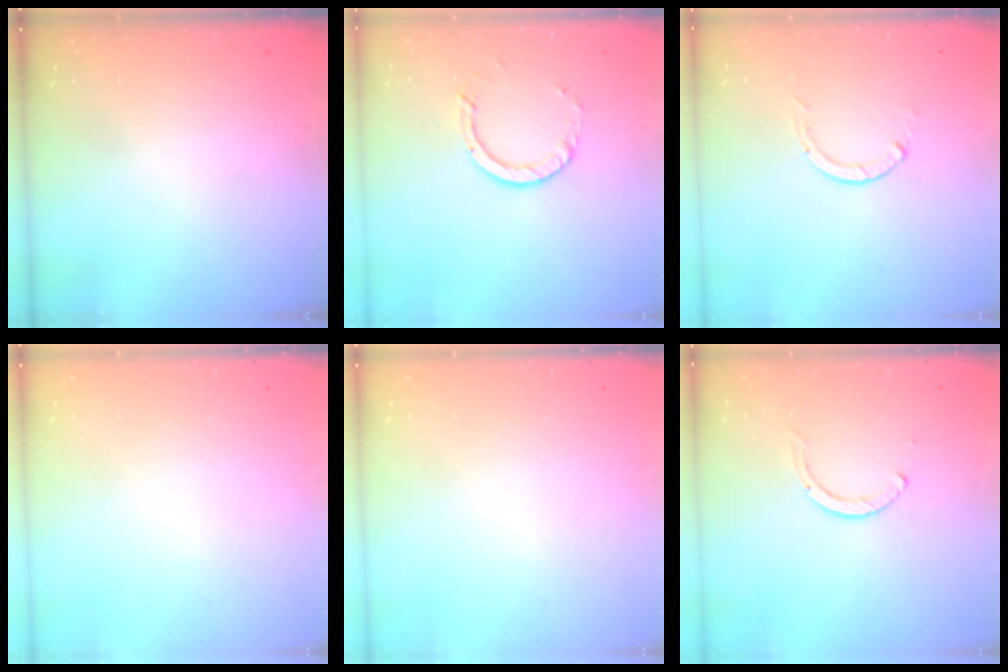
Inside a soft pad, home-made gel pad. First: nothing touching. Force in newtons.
{"total": 4.7, "press": 4.7, "slide": 0.4}
{"total": 0.0}
{"total": 0.0}
{"total": 0.0}
{"total": 2.6, "press": 2.6, "slide": 0.3}